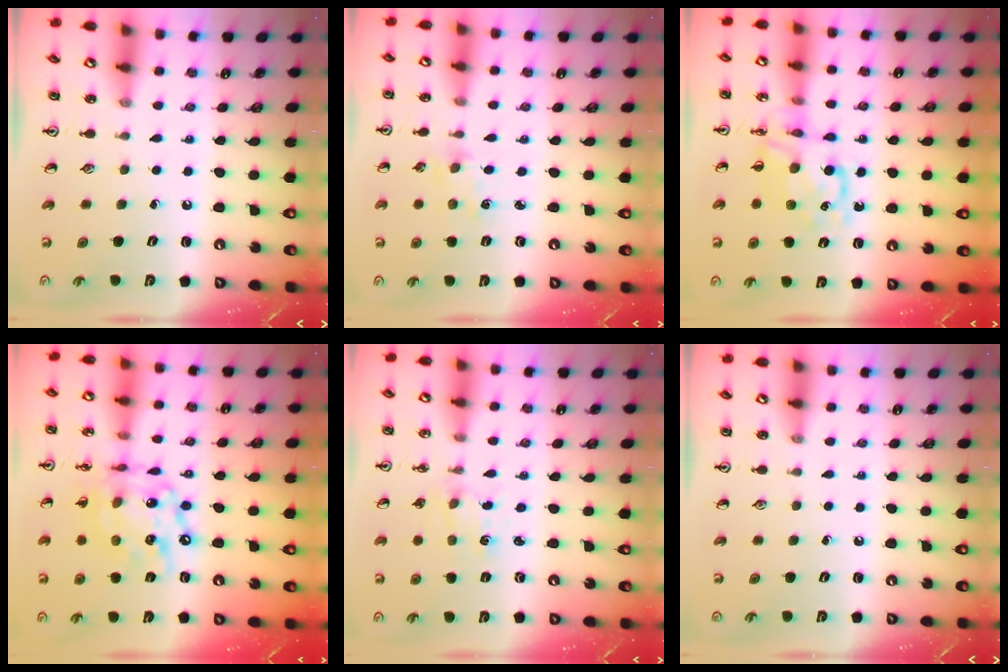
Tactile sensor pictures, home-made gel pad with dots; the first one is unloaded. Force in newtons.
{"total": 2.5, "press": 2.4, "slide": 0.3}
{"total": 10.3, "press": 10.2, "slide": 0.8}
{"total": 15.2, "press": 15.2, "slide": 1.1}
{"total": 1.3, "press": 1.2, "slide": 0.4}
{"total": 0.0}